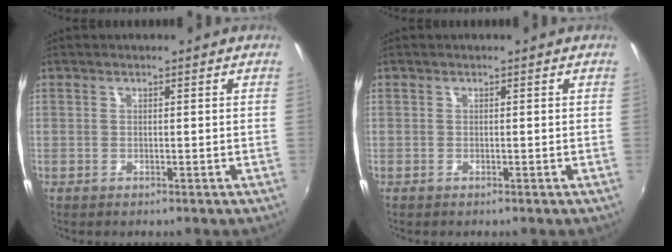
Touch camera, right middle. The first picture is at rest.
{"total": 0.0}